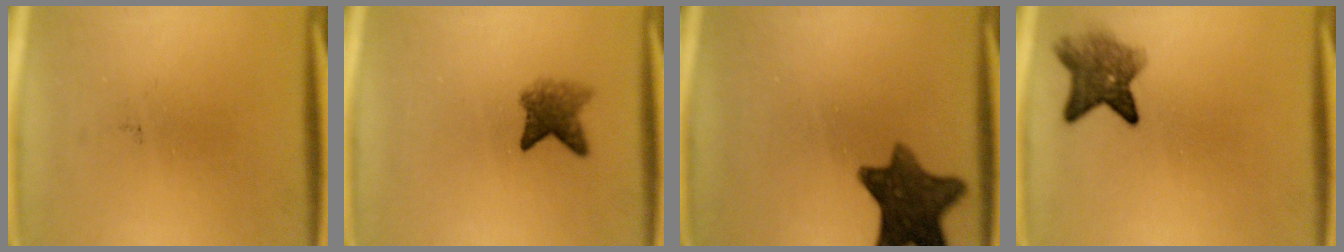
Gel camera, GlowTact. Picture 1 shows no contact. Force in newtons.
{"total": 3.8}
{"total": 10.9}
{"total": 5.9}